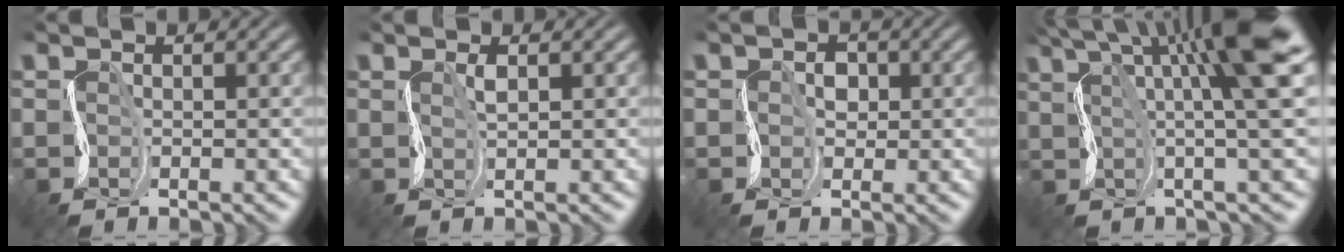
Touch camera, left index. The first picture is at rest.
{"total": 1.0, "force": [0.5, 0.1, 0.9], "torque": [-0.021, 0.003, 0.009]}
{"total": 1.6, "force": [0.1, 1.3, 1.0], "torque": [-0.011, 0.002, 0.000]}
{"total": 10.3, "force": [3.9, 1.6, 9.4], "torque": [-0.132, 0.022, 0.056]}